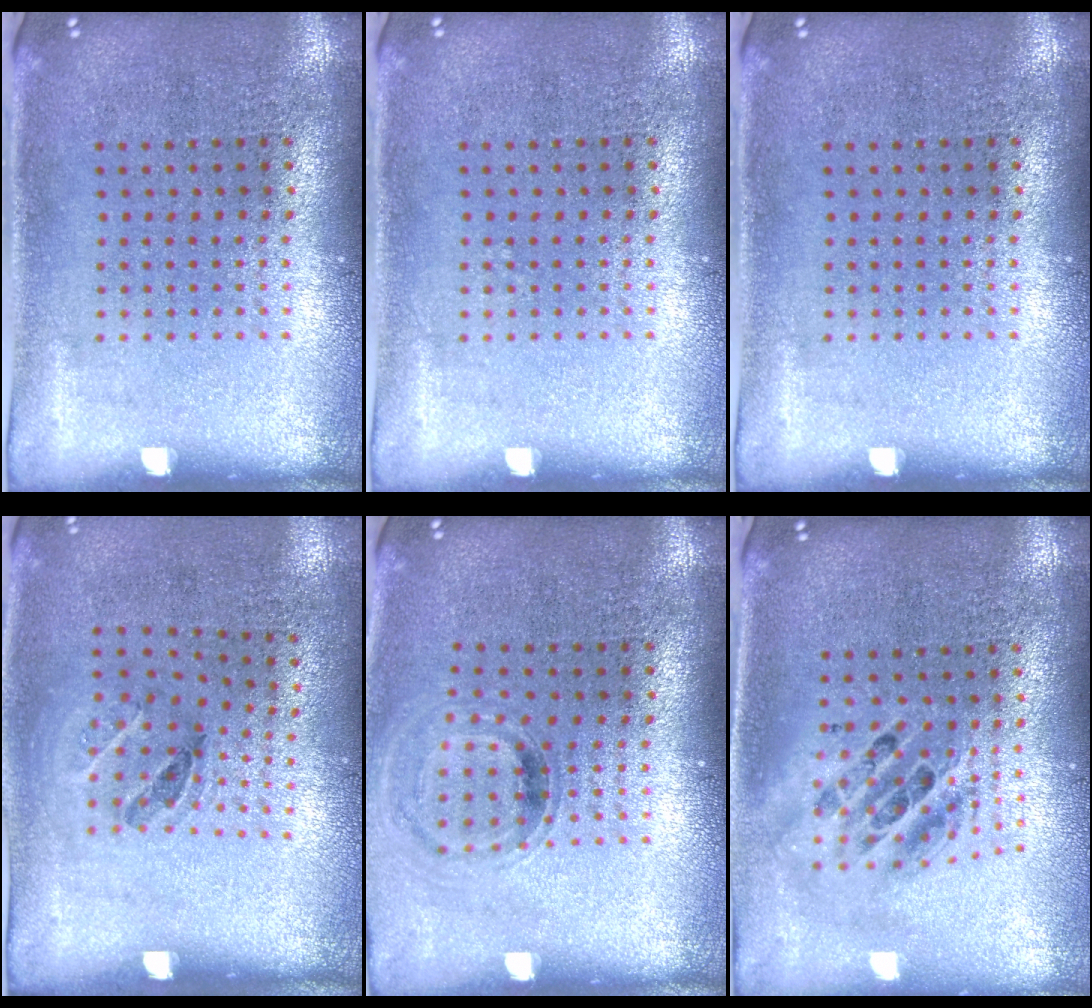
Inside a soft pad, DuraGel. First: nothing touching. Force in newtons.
{"total": 0.0}
{"total": 0.0}
{"total": 1.2, "press": 0.7, "slide": 1.0}
{"total": 0.8, "press": 0.8, "slide": 0.1}
{"total": 1.8, "press": 1.5, "slide": 1.1}